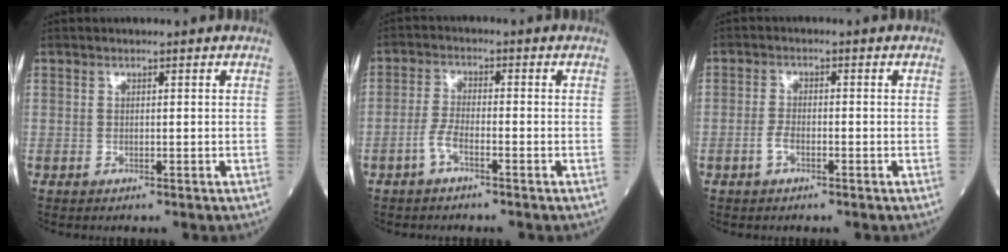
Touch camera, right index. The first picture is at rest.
{"total": 3.3, "force": [-2.0, 0.9, 2.5], "torque": [-0.054, 0.005, -0.041]}
{"total": 2.3, "force": [-1.1, 1.0, 1.7], "torque": [-0.034, 0.004, -0.022]}